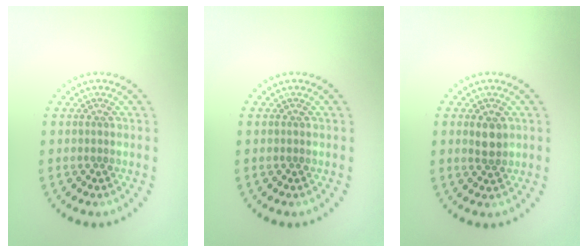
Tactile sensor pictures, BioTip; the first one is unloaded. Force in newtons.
{"total": 0.0}
{"total": 1.9, "press": 1.8, "slide": 0.7}